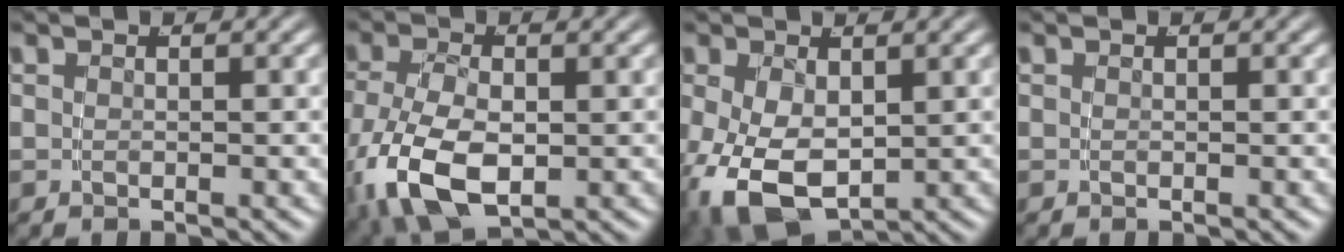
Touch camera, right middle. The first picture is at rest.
{"total": 8.6, "force": [-2.3, 5.6, 6.1], "torque": [-0.157, -0.045, -0.010]}
{"total": 7.7, "force": [-2.4, 5.3, 5.1], "torque": [-0.128, -0.048, -0.015]}
{"total": 0.0}